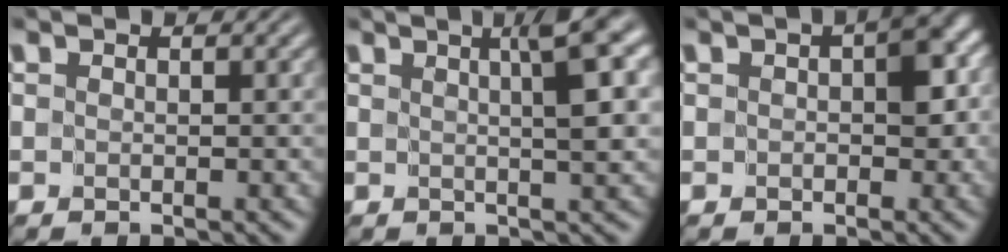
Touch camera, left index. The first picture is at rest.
{"total": 4.5, "force": [1.4, 0.5, 4.2], "torque": [-0.047, 0.008, 0.019]}
{"total": 3.0, "force": [0.1, 1.8, 2.4], "torque": [-0.025, 0.003, -0.004]}